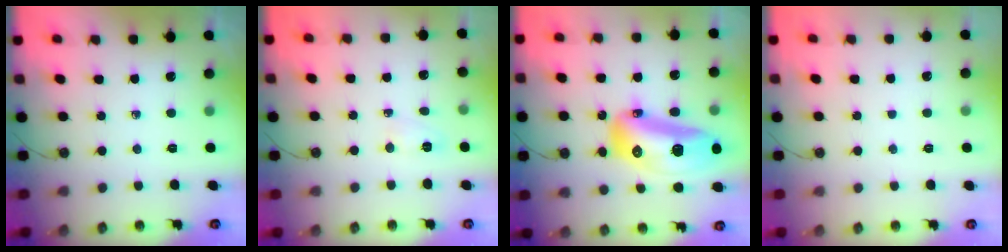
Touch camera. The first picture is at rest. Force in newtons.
{"total": 3.5, "press": 3.4, "slide": 0.7}
{"total": 21.7, "press": 21.5, "slide": 3.2}
{"total": 1.3, "press": 1.3, "slide": 0.1}